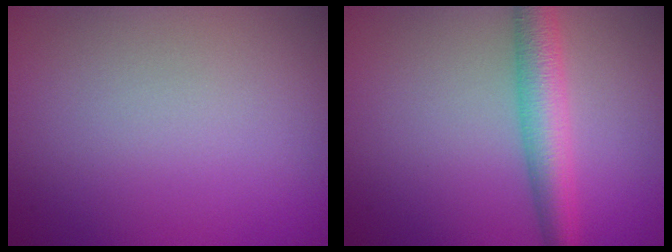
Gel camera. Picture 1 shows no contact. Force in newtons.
{"total": 4.6, "press": 4.6, "slide": 0.2}